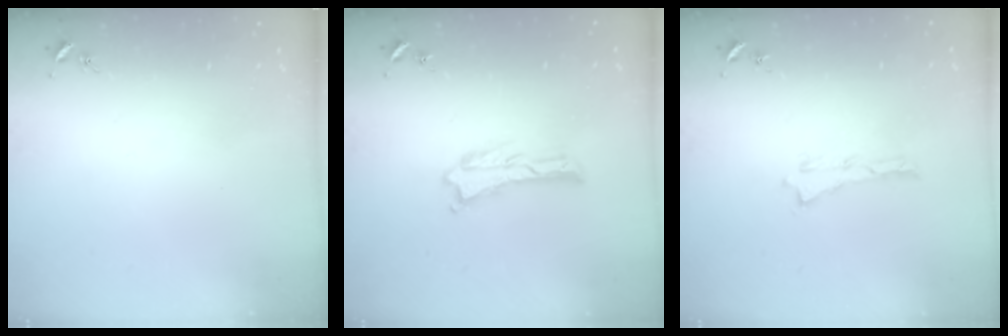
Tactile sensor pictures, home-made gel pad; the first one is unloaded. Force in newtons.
{"total": 0.0}
{"total": 0.0}